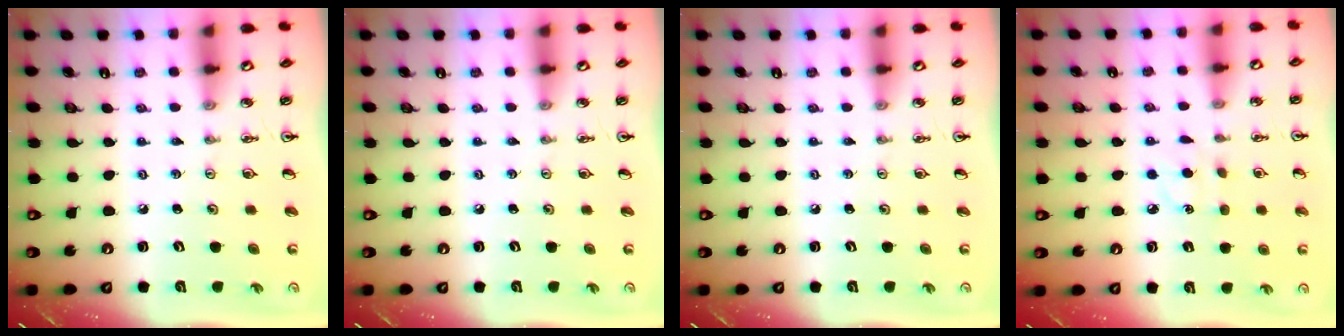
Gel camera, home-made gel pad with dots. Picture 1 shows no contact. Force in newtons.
{"total": 0.0}
{"total": 0.0}
{"total": 5.4, "press": 5.4, "slide": 0.6}